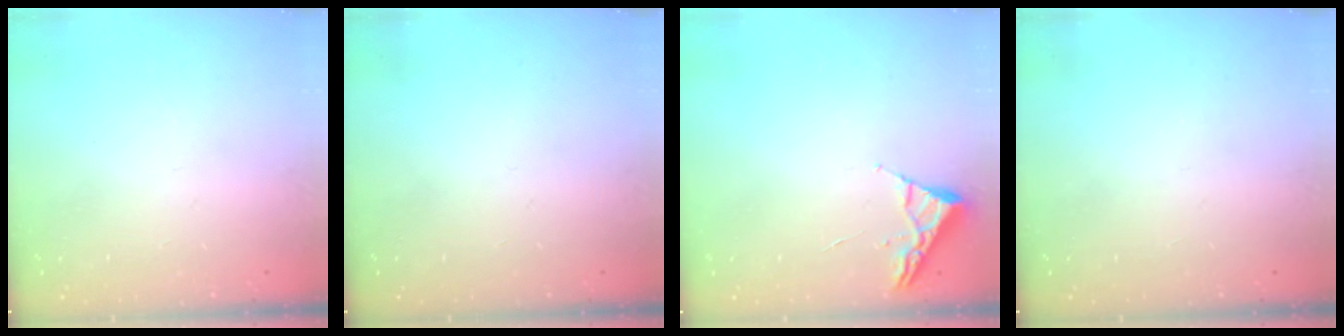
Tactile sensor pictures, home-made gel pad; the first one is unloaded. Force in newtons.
{"total": 0.0}
{"total": 2.6, "press": 2.6, "slide": 0.3}
{"total": 0.0}